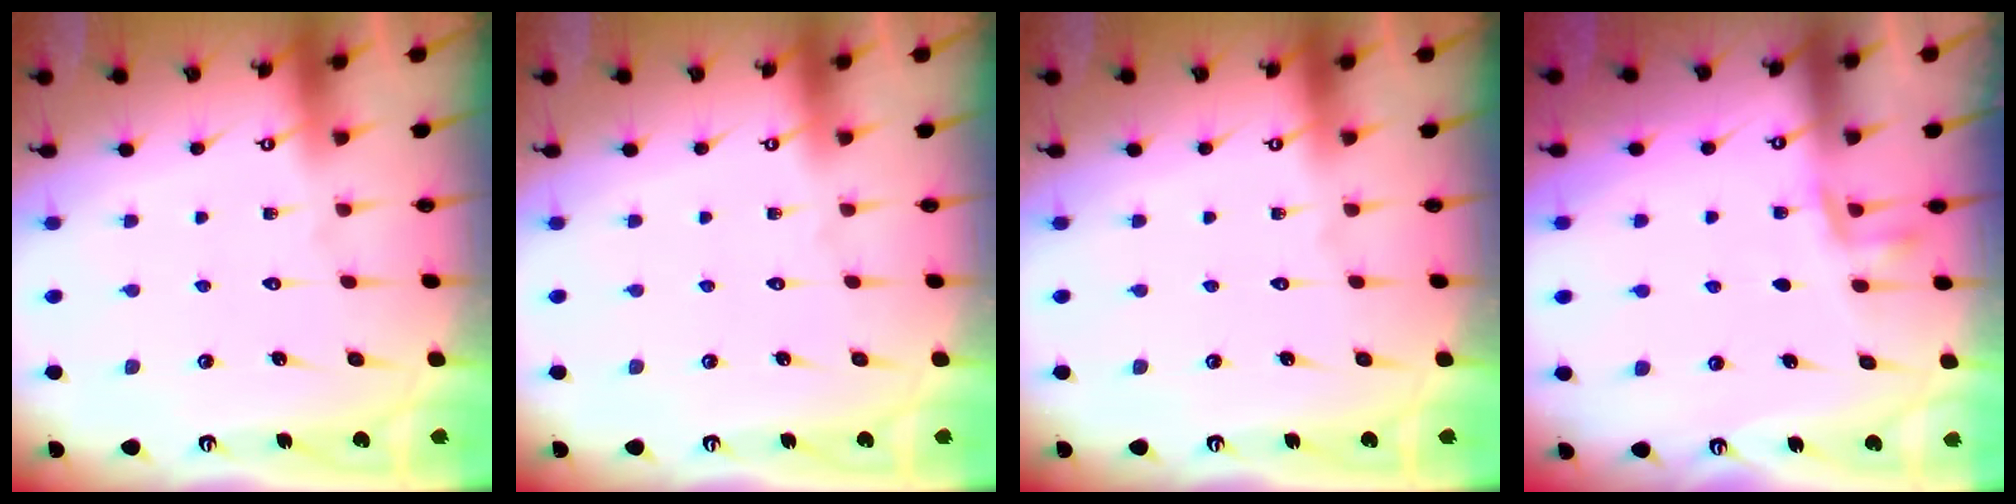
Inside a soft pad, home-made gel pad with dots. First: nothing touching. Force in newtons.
{"total": 0.0}
{"total": 0.0}
{"total": 3.8, "press": 3.7, "slide": 1.0}